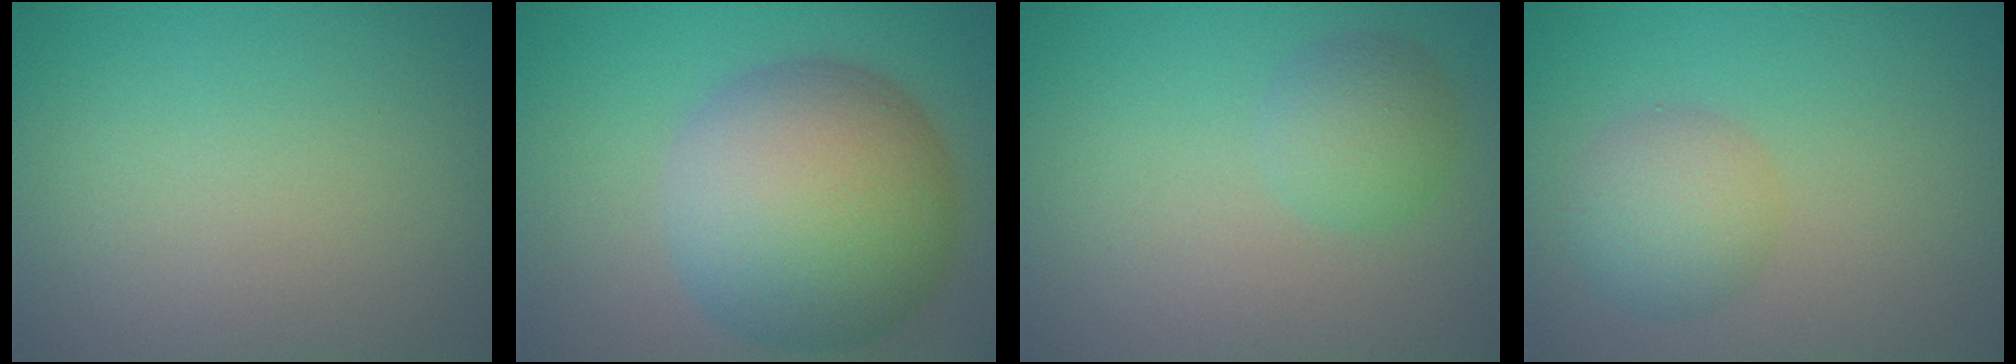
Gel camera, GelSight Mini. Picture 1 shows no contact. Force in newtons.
{"total": 12.6, "press": 12.5, "slide": 0.4}
{"total": 2.6, "press": 2.6, "slide": 0.1}
{"total": 3.6, "press": 3.6, "slide": 0.1}